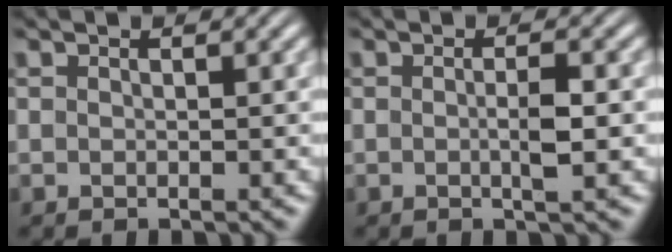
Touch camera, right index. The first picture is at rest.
{"total": 2.0, "force": [-0.4, 0.1, 2.0], "torque": [-0.029, 0.000, -0.011]}